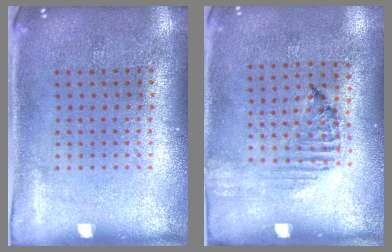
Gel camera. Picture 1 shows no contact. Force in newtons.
{"total": 1.2, "press": 1.1, "slide": 0.2}